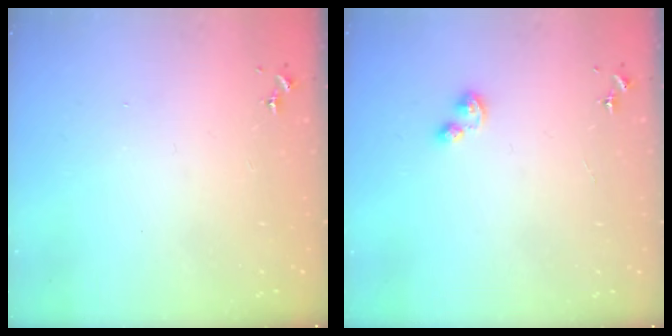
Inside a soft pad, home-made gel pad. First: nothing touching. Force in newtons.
{"total": 2.8, "press": 2.8, "slide": 0.5}